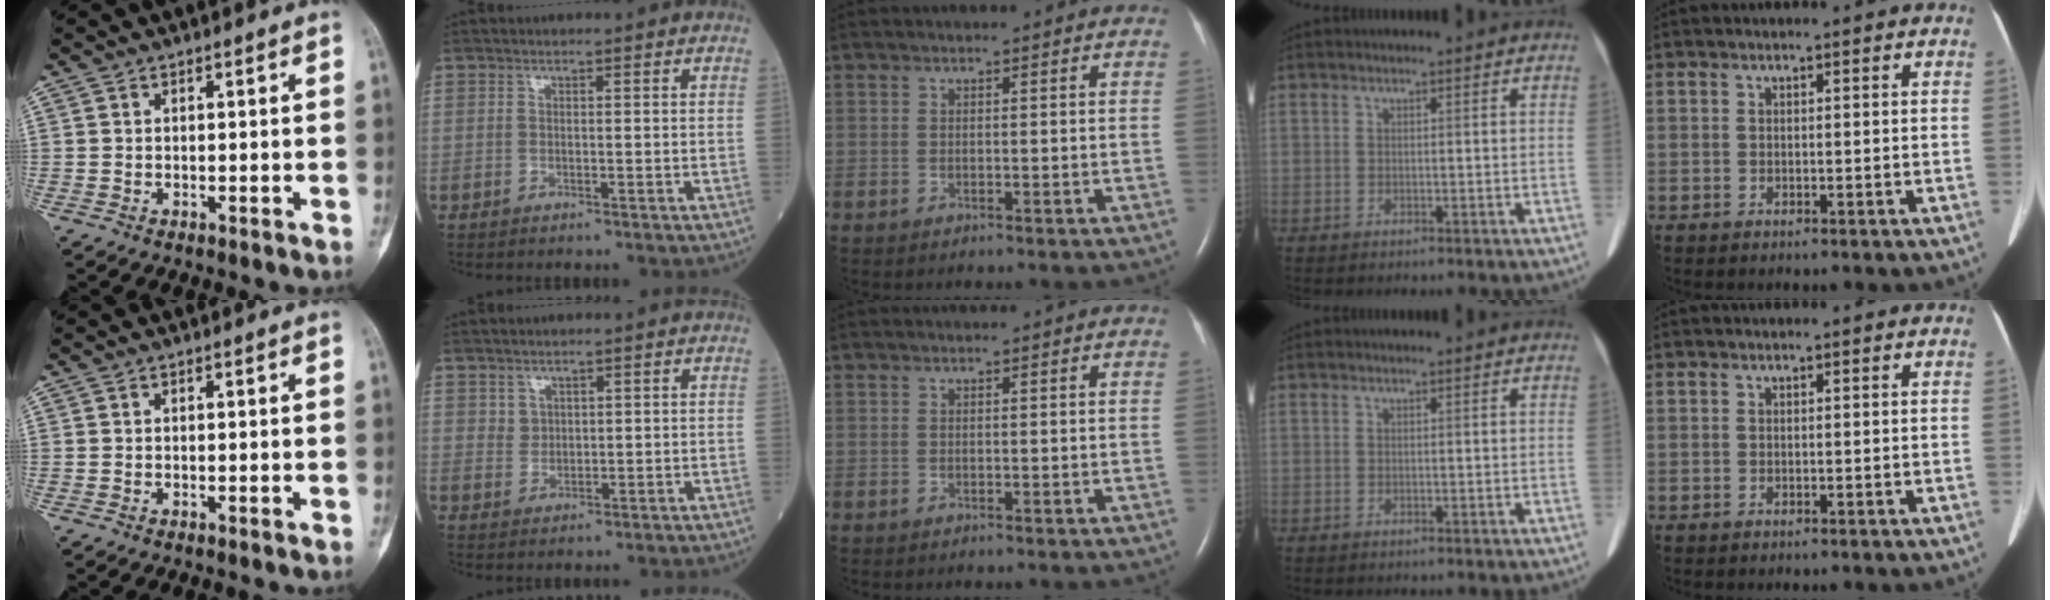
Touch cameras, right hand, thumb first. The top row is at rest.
{"index": {"total": 1.6, "force": [0.9, 1.3, 0.2], "torque": [0.004, 0.002, 0.015]}}